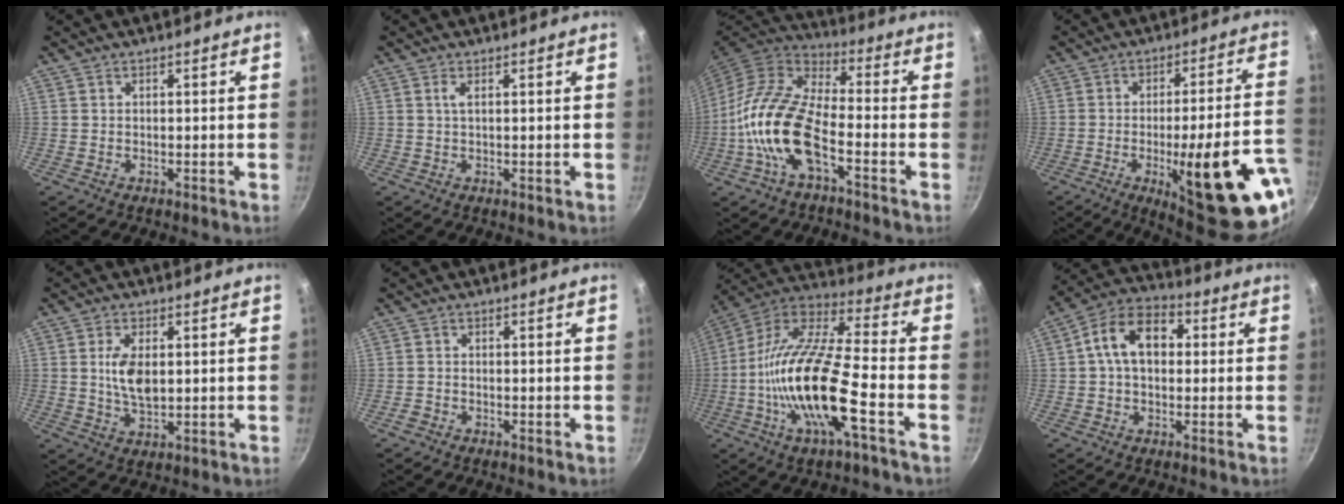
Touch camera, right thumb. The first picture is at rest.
{"total": 1.4, "force": [0.4, 0.1, 1.3], "torque": [-0.028, 0.000, 0.008]}
{"total": 16.3, "force": [-5.3, 7.1, 13.7], "torque": [-0.262, 0.035, -0.117]}
{"total": 23.2, "force": [-7.9, 5.4, 21.1], "torque": [-0.260, 0.017, -0.097]}
{"total": 7.0, "force": [1.0, 3.8, 5.8], "torque": [-0.106, -0.009, 0.021]}
{"total": 1.4, "force": [-1.0, 0.8, 0.5], "torque": [-0.019, 0.009, -0.023]}
{"total": 21.6, "force": [-6.0, 6.0, 19.9], "torque": [-0.375, 0.034, -0.132]}
{"total": 12.0, "force": [1.6, 8.2, 8.6], "torque": [-0.114, 0.031, 0.007]}